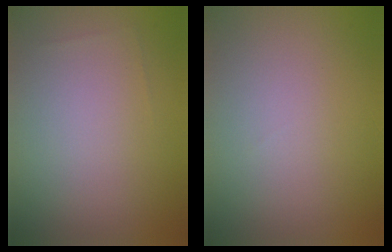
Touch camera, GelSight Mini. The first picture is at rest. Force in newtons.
{"total": 0.0}